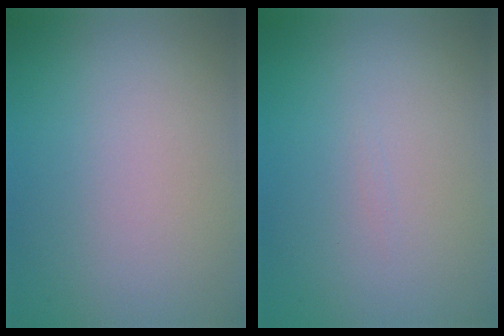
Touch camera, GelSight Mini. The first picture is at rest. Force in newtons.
{"total": 0.0}